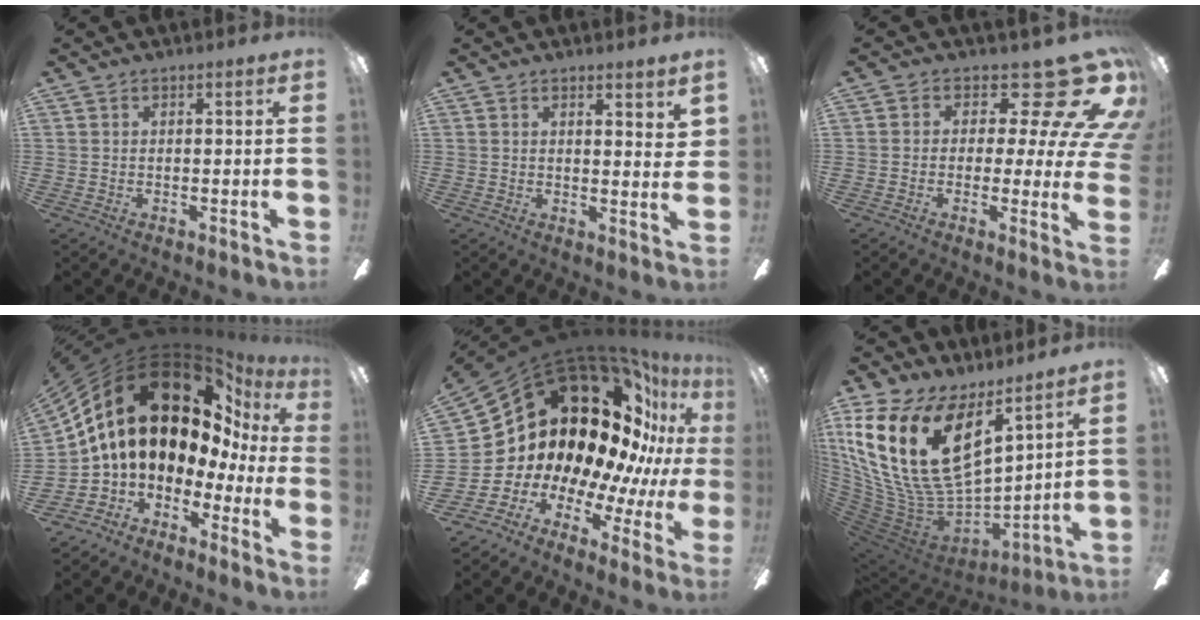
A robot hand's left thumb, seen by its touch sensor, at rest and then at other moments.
{"total": 3.6, "force": [2.4, 1.2, 2.4], "torque": [-0.028, -0.013, 0.038]}
{"total": 15.4, "force": [8.0, 6.8, 11.3], "torque": [-0.148, -0.057, 0.126]}
{"total": 21.2, "force": [10.4, 11.6, 14.4], "torque": [-0.290, -0.072, 0.193]}
{"total": 26.4, "force": [11.3, 16.2, 17.6], "torque": [-0.280, -0.140, 0.244]}
{"total": 25.3, "force": [9.9, 13.3, 19.1], "torque": [-0.431, -0.070, 0.186]}